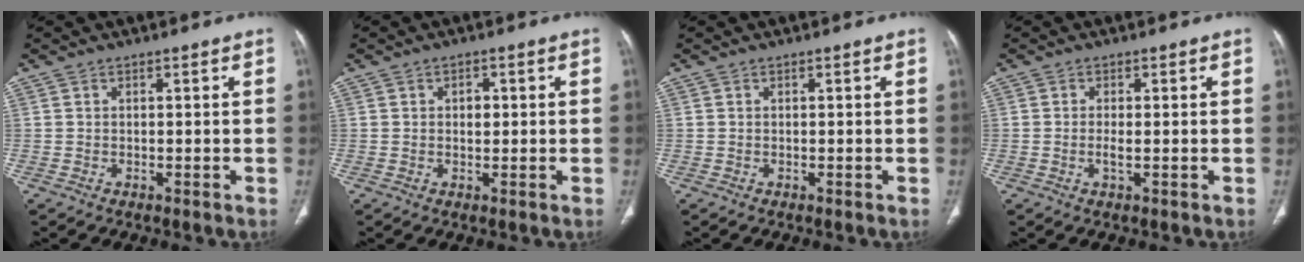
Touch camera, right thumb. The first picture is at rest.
{"total": 1.9, "force": [0.3, 1.4, 1.3], "torque": [-0.010, 0.002, 0.003]}
{"total": 0.0}
{"total": 1.6, "force": [-0.2, 0.4, 1.6], "torque": [-0.037, -0.003, -0.005]}